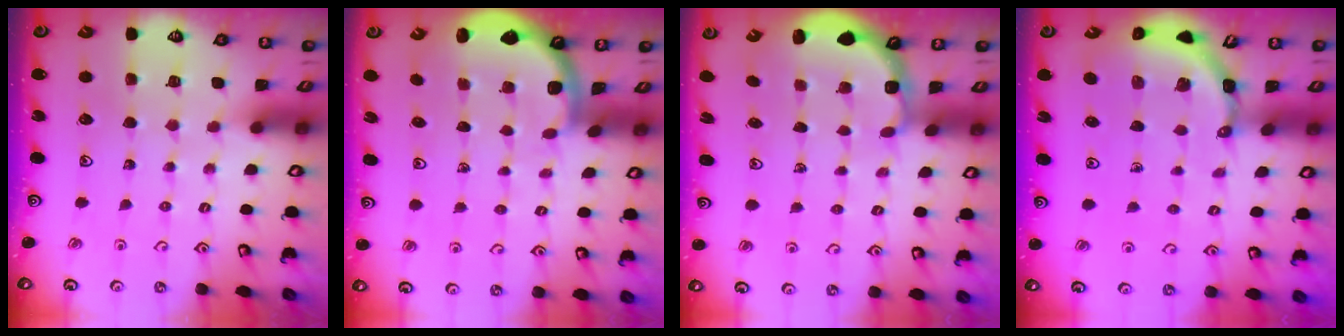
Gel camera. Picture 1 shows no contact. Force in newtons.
{"total": 1.6, "press": 1.6, "slide": 0.1}
{"total": 2.8, "press": 2.2, "slide": 1.7}
{"total": 3.6, "press": 3.6, "slide": 0.2}